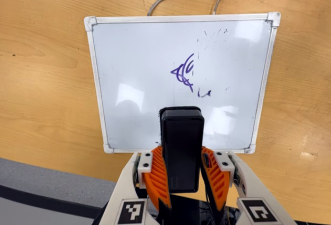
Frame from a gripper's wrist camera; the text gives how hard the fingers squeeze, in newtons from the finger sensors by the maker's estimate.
{"total": 10.0, "left": 8.5, "right": 11.4}